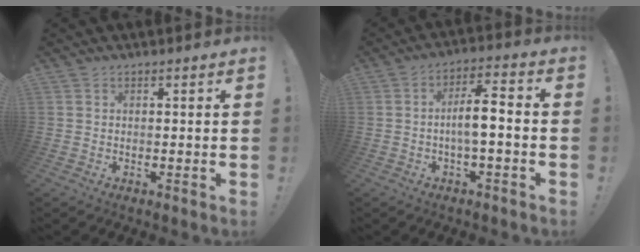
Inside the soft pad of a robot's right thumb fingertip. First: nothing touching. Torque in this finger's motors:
{"motor_torque": [0.13, 0.18, 0.72, -0.25, 0.10]}